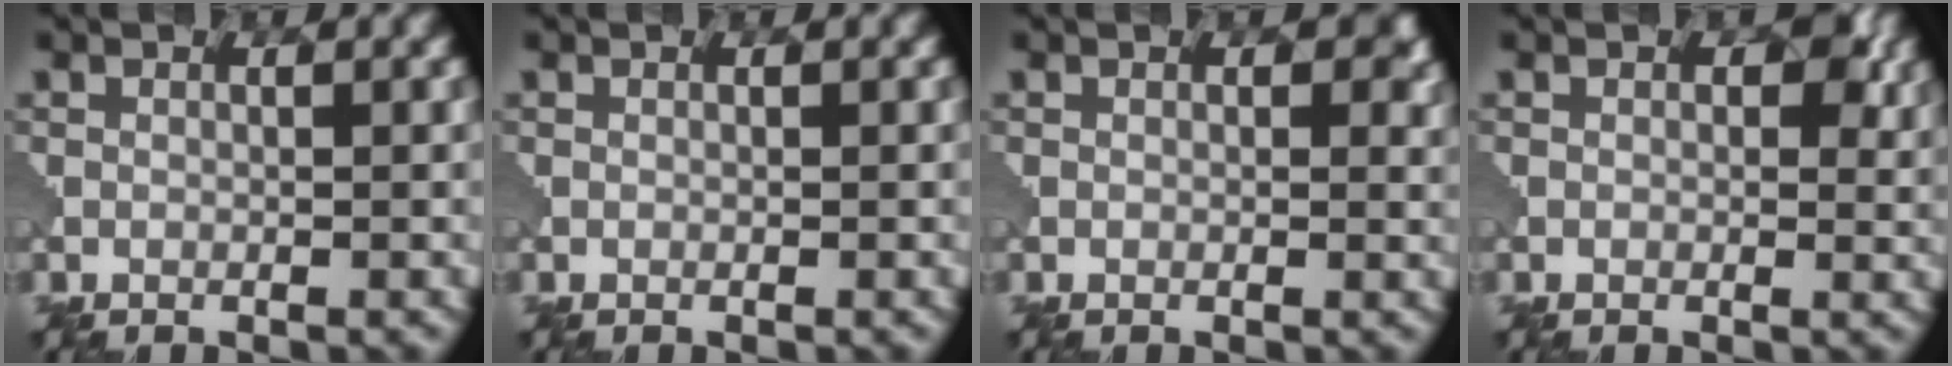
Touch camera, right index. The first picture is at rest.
{"total": 0.0}
{"total": 2.0, "force": [0.4, 1.2, 1.6], "torque": [-0.012, 0.007, 0.015]}
{"total": 2.1, "force": [0.7, 1.4, 1.5], "torque": [-0.025, -0.003, 0.024]}